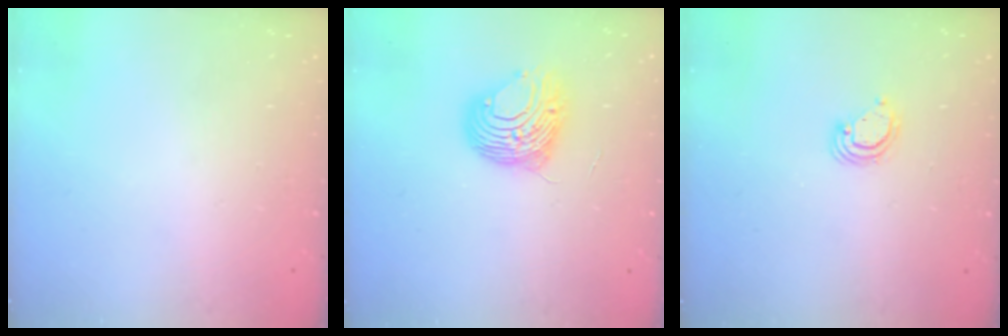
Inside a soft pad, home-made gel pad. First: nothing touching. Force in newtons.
{"total": 10.6, "press": 10.5, "slide": 1.0}
{"total": 3.8, "press": 3.8, "slide": 0.1}